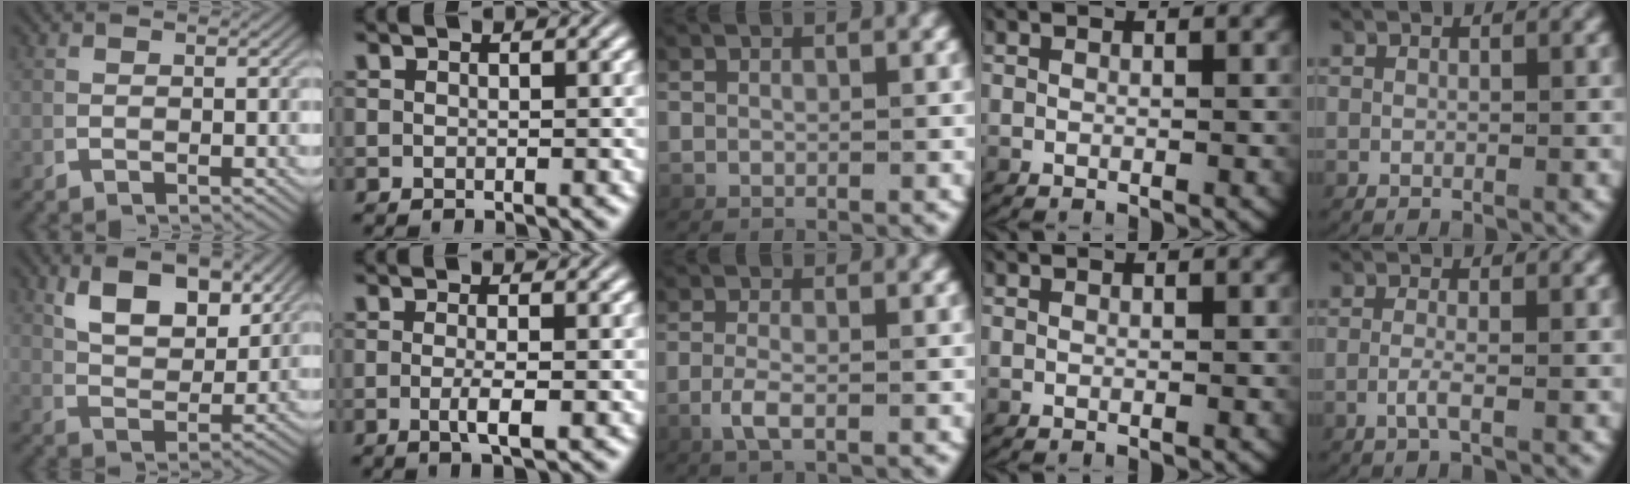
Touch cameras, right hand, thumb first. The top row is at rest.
{"thumb": {"total": 6.6, "force": [3.3, 3.1, 4.7], "torque": [-0.079, -0.009, 0.068]}, "index": {"total": 2.1, "force": [-0.8, -0.2, 1.9], "torque": [-0.036, -0.009, -0.011]}, "middle": {"total": 1.9, "force": [-0.8, 0.1, 1.7], "torque": [-0.051, -0.017, -0.004]}, "little": {"total": 1.3, "force": [-0.7, 0.0, 1.1], "torque": [-0.033, -0.007, -0.012]}}